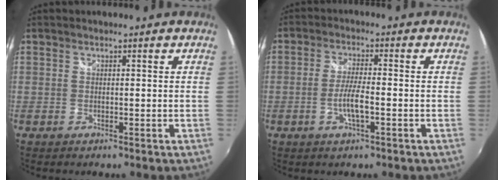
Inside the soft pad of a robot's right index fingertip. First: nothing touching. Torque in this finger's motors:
{"motor_torque": [0.51, -0.06, 0.36, 0.08]}